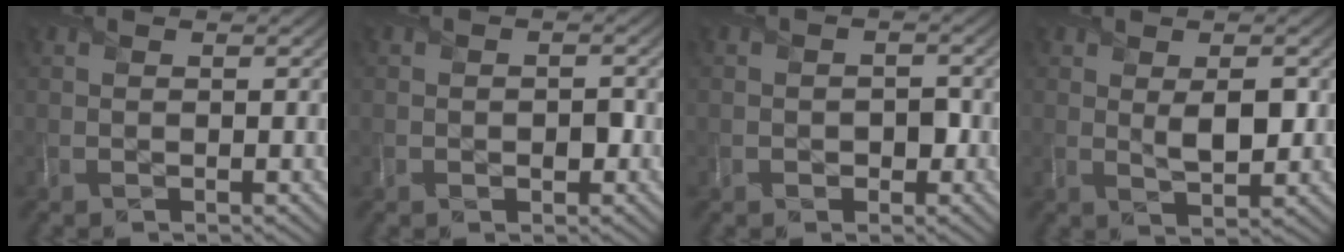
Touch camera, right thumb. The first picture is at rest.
{"total": 2.0, "force": [-0.7, 1.5, 1.1], "torque": [-0.016, -0.007, -0.012]}
{"total": 2.3, "force": [-0.8, 1.8, 1.1], "torque": [-0.016, -0.006, -0.013]}
{"total": 3.9, "force": [0.6, 1.9, 3.4], "torque": [-0.063, -0.004, 0.012]}